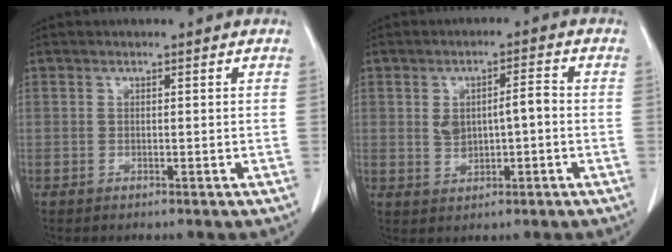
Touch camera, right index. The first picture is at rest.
{"total": 5.2, "force": [0.2, 2.2, 4.7], "torque": [-0.083, 0.017, 0.014]}